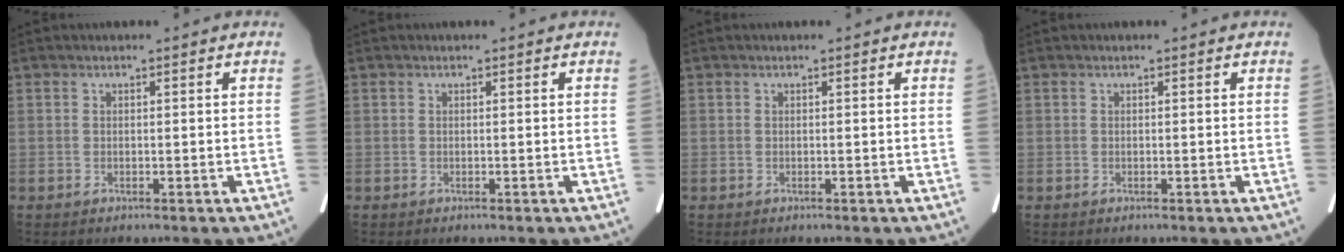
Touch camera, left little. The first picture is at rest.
{"total": 0.0}
{"total": 0.0}
{"total": 0.0}